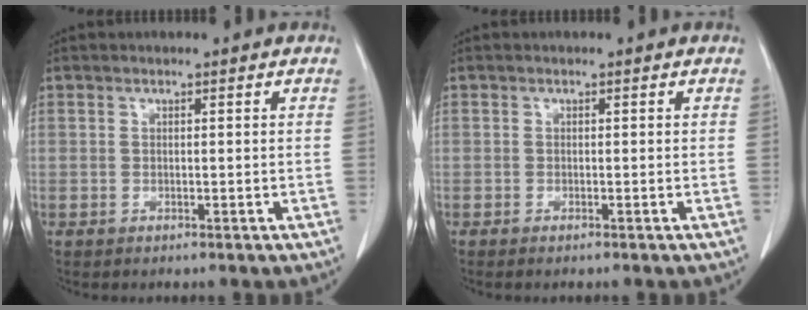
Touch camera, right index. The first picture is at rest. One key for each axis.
{"total": 0.6, "fx": -0.5, "fy": 0.0, "fz": 0.4, "tx": -0.011, "ty": -0.001, "tz": -0.008}